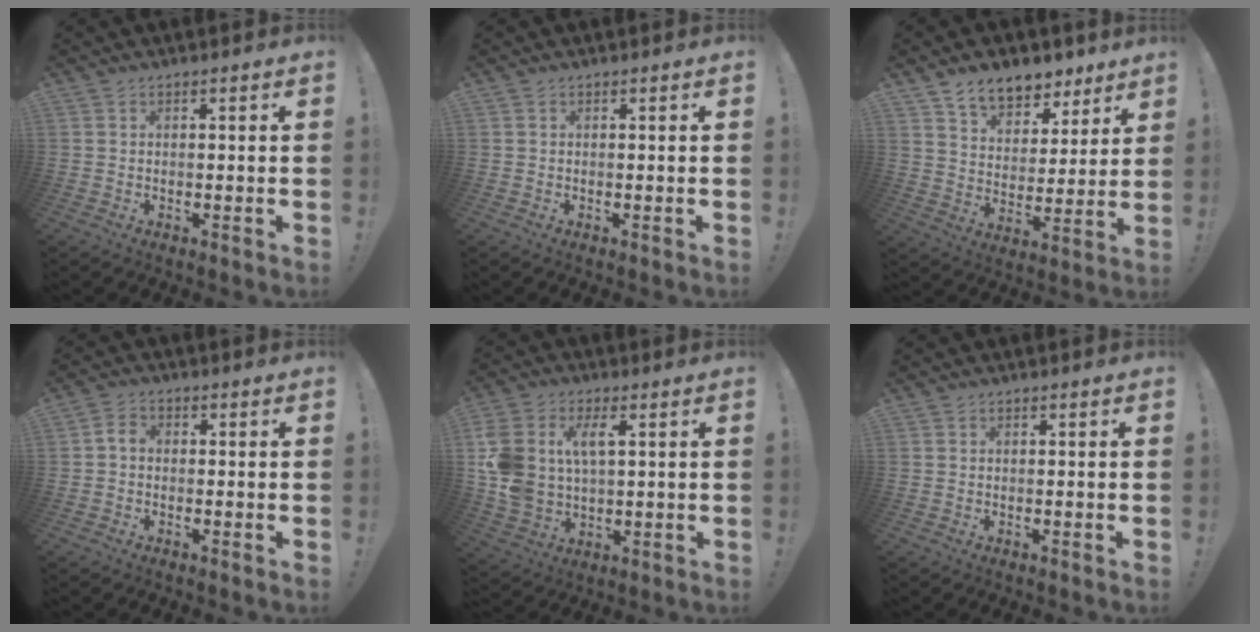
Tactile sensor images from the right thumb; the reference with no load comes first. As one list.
[{"total": 0.0}, {"total": 11.0, "force": [8.5, 6.0, 3.5], "torque": [-0.060, -0.059, 0.161]}, {"total": 2.6, "force": [-0.8, 1.8, 1.8], "torque": [-0.033, 0.013, -0.014]}, {"total": 12.4, "force": [4.0, 8.2, 8.3], "torque": [-0.171, -0.011, 0.075]}, {"total": 0.0}]